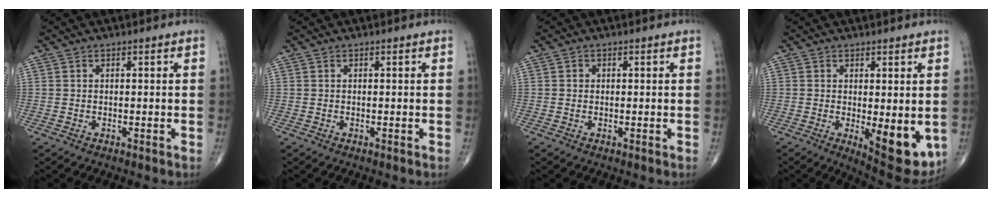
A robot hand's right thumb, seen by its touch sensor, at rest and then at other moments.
{"total": 0.0}
{"total": 0.8, "force": [0.0, 0.8, 0.2], "torque": [0.002, 0.002, 0.000]}
{"total": 10.4, "force": [-1.7, 4.0, 9.5], "torque": [-0.112, -0.026, -0.011]}